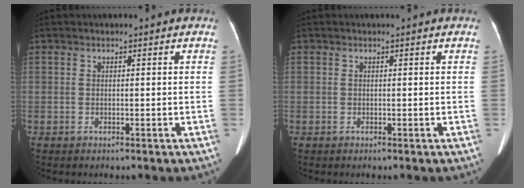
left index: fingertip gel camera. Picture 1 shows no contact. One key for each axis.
{"total": 0.0}